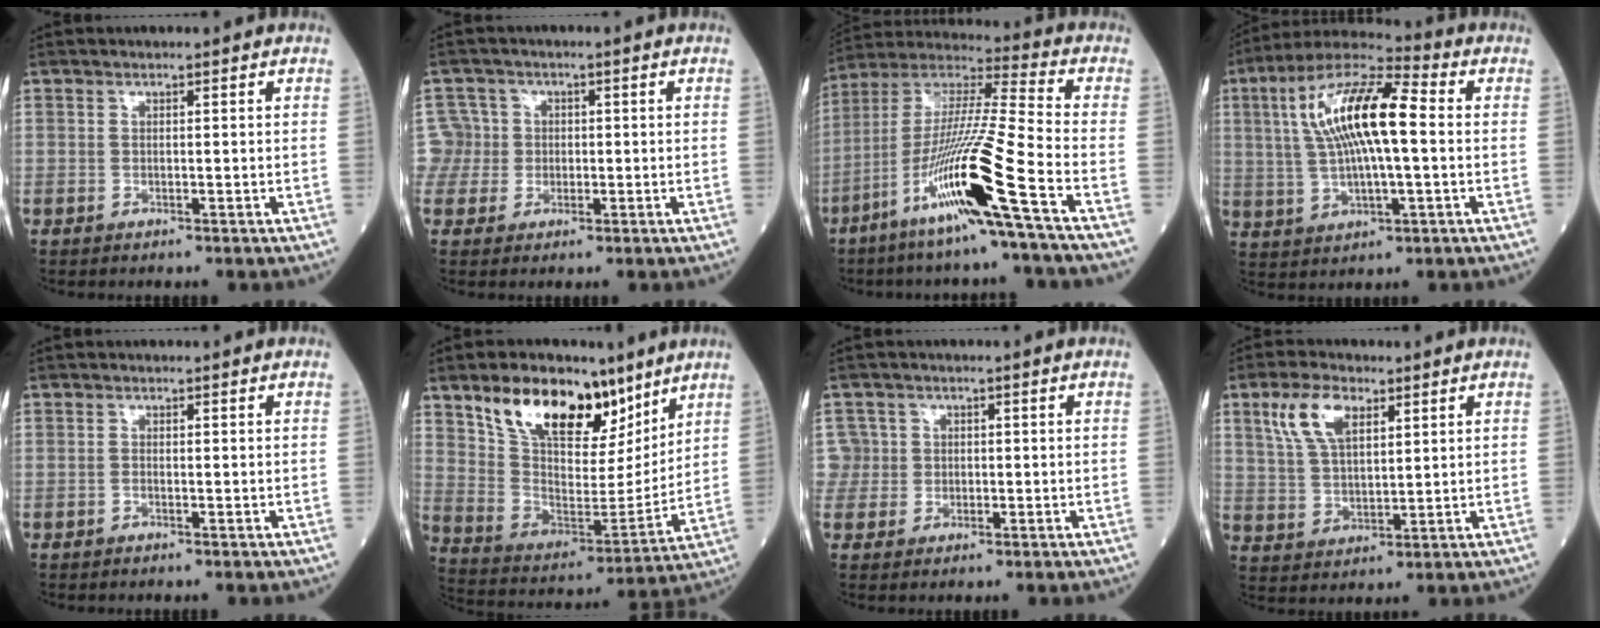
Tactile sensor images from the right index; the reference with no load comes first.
{"total": 4.8, "force": [0.1, 4.7, -0.4], "torque": [0.024, 0.018, 0.001]}
{"total": 18.2, "force": [-8.3, -1.4, 16.2], "torque": [-0.334, -0.030, -0.164]}
{"total": 15.3, "force": [2.2, 3.7, 14.7], "torque": [-0.292, 0.030, 0.036]}
{"total": 0.0}
{"total": 19.1, "force": [12.1, 8.6, 12.1], "torque": [-0.220, 0.013, 0.223]}
{"total": 3.5, "force": [0.3, 3.5, -0.3], "torque": [0.024, 0.011, 0.003]}
{"total": 8.6, "force": [4.3, 3.9, 6.3], "torque": [-0.136, 0.015, 0.088]}